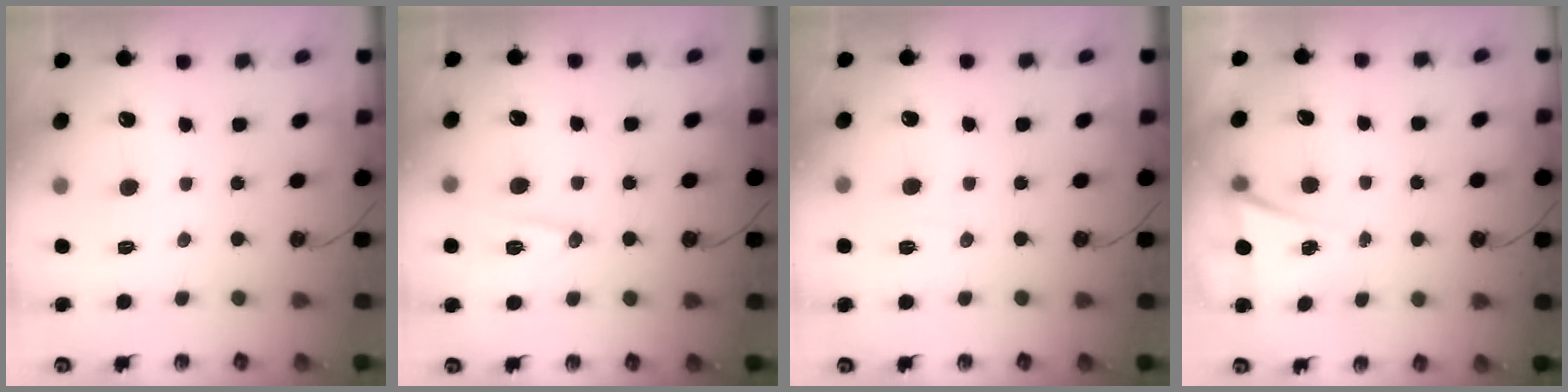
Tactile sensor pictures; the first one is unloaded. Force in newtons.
{"total": 9.9, "press": 9.3, "slide": 3.4}
{"total": 4.5, "press": 3.9, "slide": 2.3}
{"total": 5.3, "press": 2.7, "slide": 4.5}